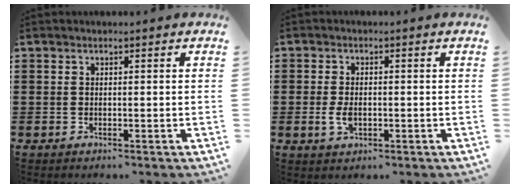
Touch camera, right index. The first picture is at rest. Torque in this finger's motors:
{"motor_torque": [2.14, 0.00, 0.79, -0.21]}